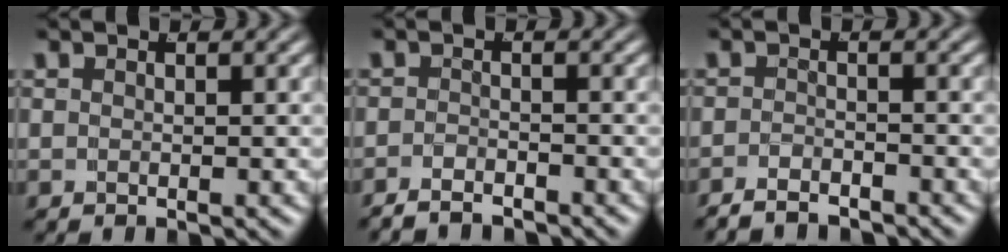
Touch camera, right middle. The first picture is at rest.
{"total": 2.7, "force": [-2.6, 0.4, 0.3], "torque": [-0.009, -0.013, -0.040]}
{"total": 3.0, "force": [-2.9, 0.6, 0.3], "torque": [-0.008, -0.013, -0.045]}